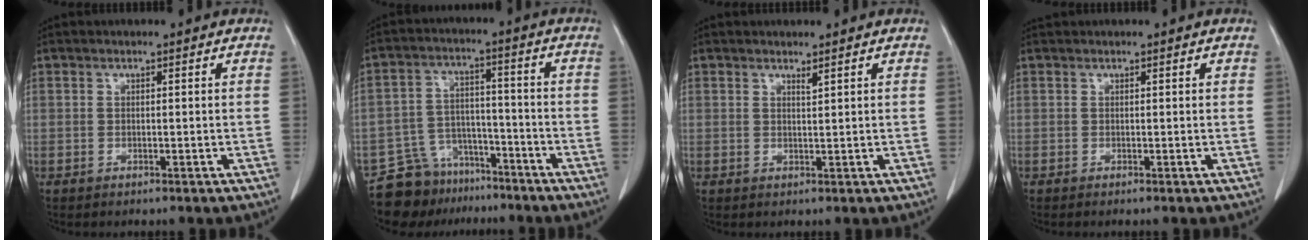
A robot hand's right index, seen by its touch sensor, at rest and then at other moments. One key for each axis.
{"total": 9.6, "fx": -7.8, "fy": 5.5, "fz": 1.1, "tx": -0.021, "ty": 0.033, "tz": -0.129}
{"total": 0.9, "fx": 0.8, "fy": -0.1, "fz": 0.4, "tx": -0.010, "ty": -0.008, "tz": 0.015}
{"total": 0.5, "fx": 0.4, "fy": 0.0, "fz": 0.3, "tx": -0.011, "ty": 0.014, "tz": 0.010}